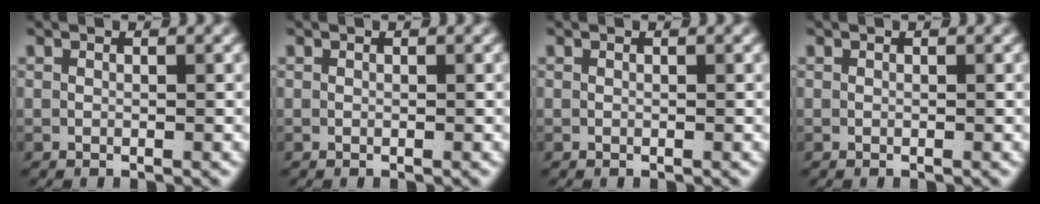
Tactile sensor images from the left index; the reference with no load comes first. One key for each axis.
{"total": 0.0}
{"total": 0.0}
{"total": 0.0}